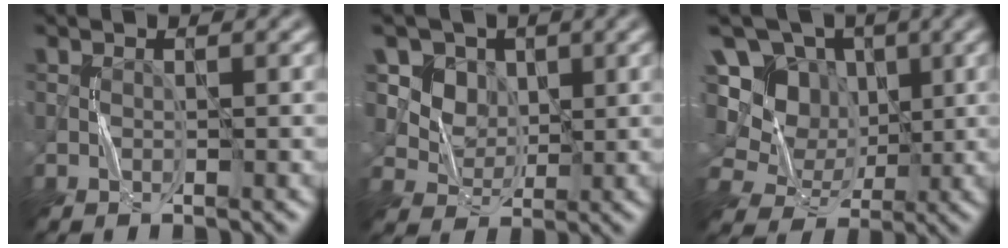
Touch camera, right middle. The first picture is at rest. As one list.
[{"total": 8.0, "force": [3.7, 6.3, 3.3], "torque": [-0.077, 0.002, 0.068]}, {"total": 9.7, "force": [1.6, 8.6, 4.2], "torque": [-0.108, 0.040, 0.001]}]